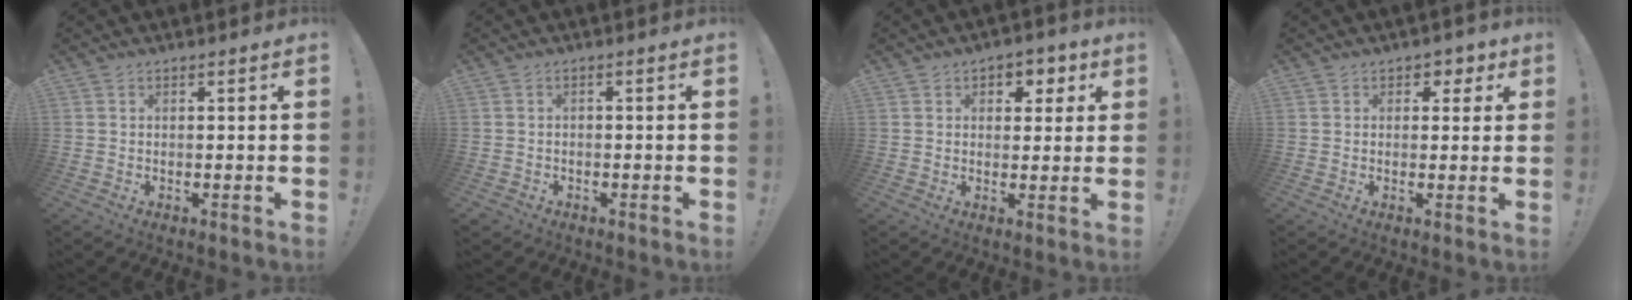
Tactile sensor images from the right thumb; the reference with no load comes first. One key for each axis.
{"total": 1.3, "fx": -0.8, "fy": 1.0, "fz": 0.3, "tx": -0.012, "ty": 0.004, "tz": -0.013}
{"total": 4.6, "fx": 1.7, "fy": 4.0, "fz": 1.6, "tx": -0.010, "ty": -0.011, "tz": 0.027}
{"total": 3.3, "fx": 1.3, "fy": 2.8, "fz": 1.2, "tx": -0.003, "ty": -0.006, "tz": 0.019}